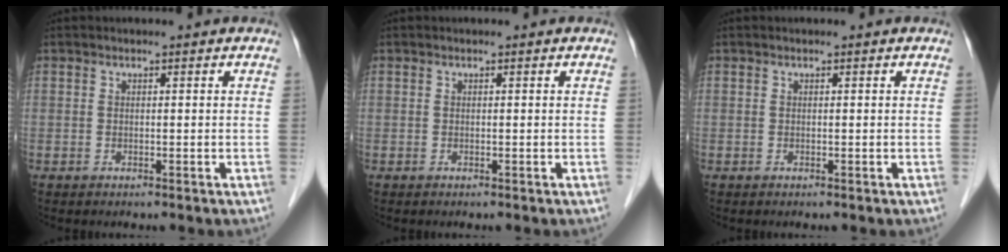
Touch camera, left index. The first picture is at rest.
{"total": 0.0}
{"total": 0.0}